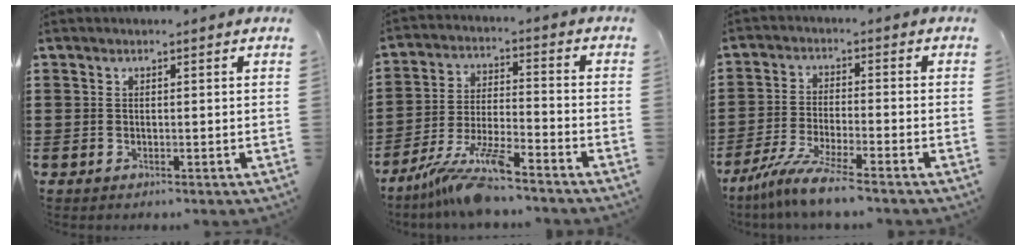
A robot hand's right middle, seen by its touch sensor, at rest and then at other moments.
{"total": 9.4, "force": [-8.1, 0.4, 4.7], "torque": [-0.102, -0.004, -0.160]}
{"total": 6.9, "force": [-5.8, -0.4, 3.8], "torque": [-0.084, -0.020, -0.112]}